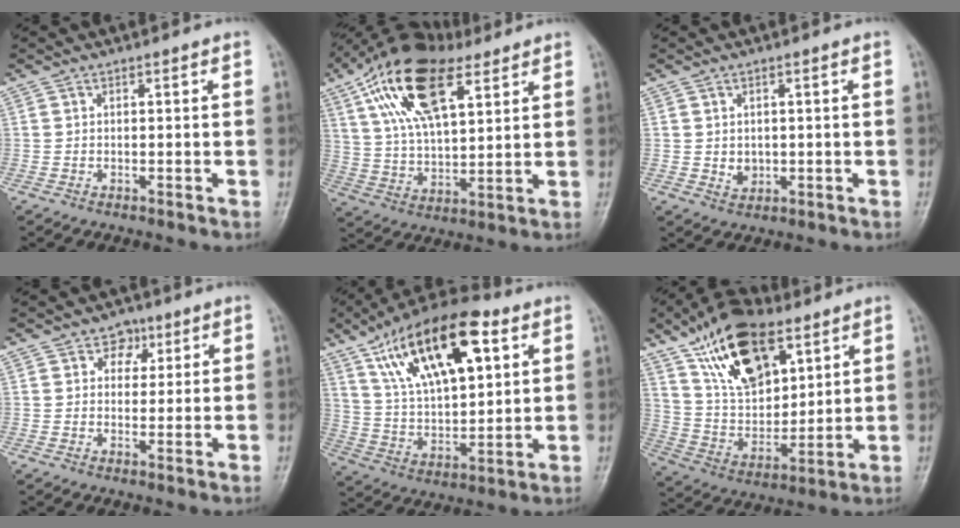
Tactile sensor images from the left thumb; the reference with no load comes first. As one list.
[{"total": 19.9, "force": [9.9, 9.2, 14.6], "torque": [-0.249, -0.015, 0.178]}, {"total": 2.8, "force": [0.0, 2.3, 1.6], "torque": [-0.017, -0.003, 0.009]}, {"total": 4.2, "force": [1.8, 3.4, 1.6], "torque": [0.009, -0.003, 0.022]}, {"total": 22.5, "force": [10.1, 10.2, 17.3], "torque": [-0.270, -0.021, 0.178]}, {"total": 20.0, "force": [10.9, 10.4, 13.2], "torque": [-0.192, -0.040, 0.200]}]